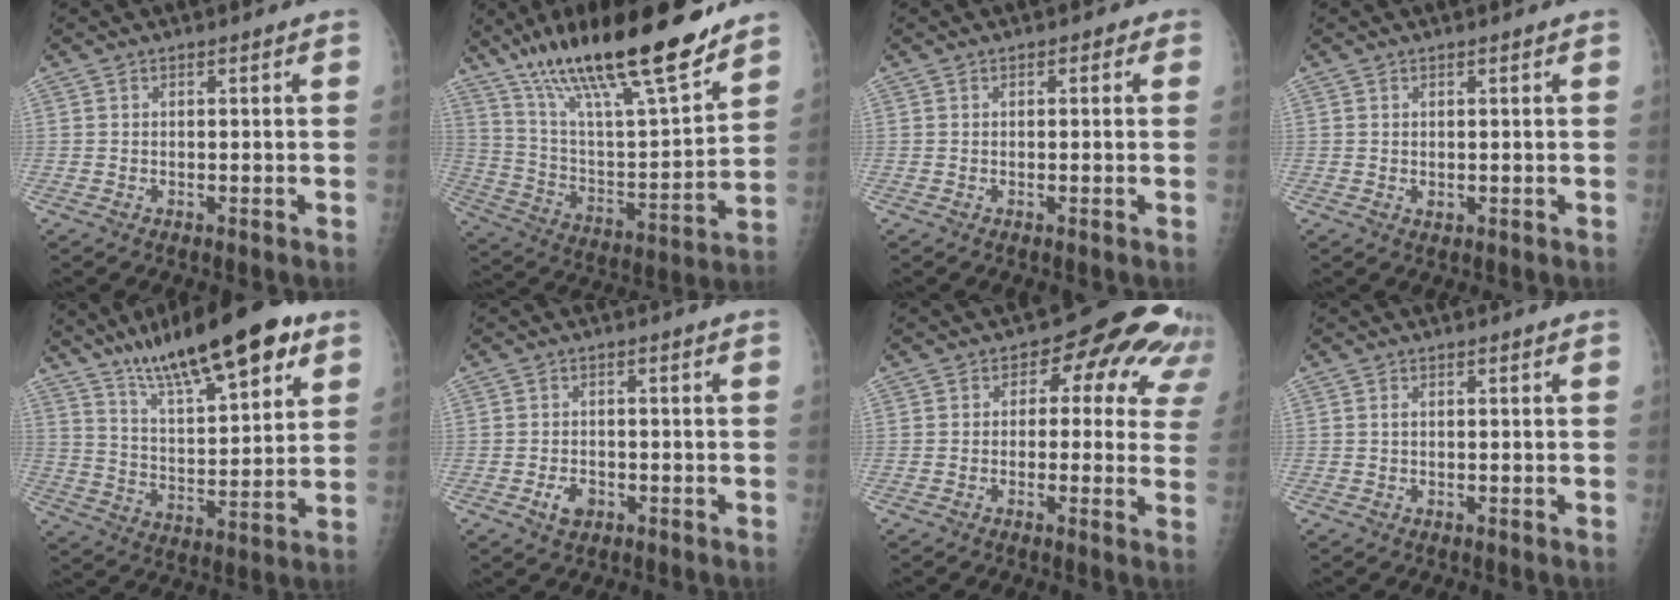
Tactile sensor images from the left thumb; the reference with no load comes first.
{"total": 26.1, "force": [18.7, 5.1, 17.4], "torque": [-0.277, -0.066, 0.325]}
{"total": 1.0, "force": [0.5, 0.8, 0.5], "torque": [0.007, 0.002, -0.001]}
{"total": 1.1, "force": [0.5, 0.5, 0.9], "torque": [-0.013, -0.003, 0.012]}
{"total": 20.7, "force": [13.2, 5.7, 15.0], "torque": [-0.219, -0.043, 0.220]}
{"total": 2.8, "force": [-1.1, 1.8, 1.7], "torque": [-0.026, 0.003, -0.015]}
{"total": 13.4, "force": [5.9, 8.1, 8.9], "torque": [-0.050, 0.000, 0.046]}
{"total": 0.6, "force": [0.2, 0.2, 0.5], "torque": [-0.013, 0.003, 0.004]}